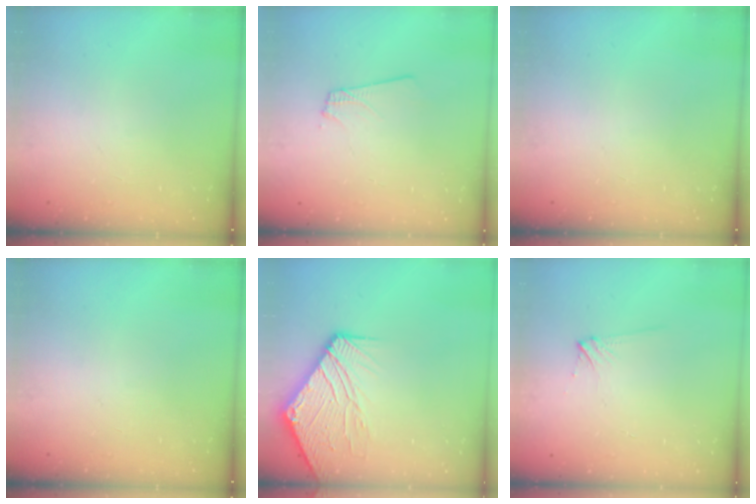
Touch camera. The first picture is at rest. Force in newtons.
{"total": 1.8, "press": 1.8, "slide": 0.1}
{"total": 0.0}
{"total": 0.0}
{"total": 12.6, "press": 12.5, "slide": 1.6}
{"total": 4.5, "press": 4.5, "slide": 0.4}